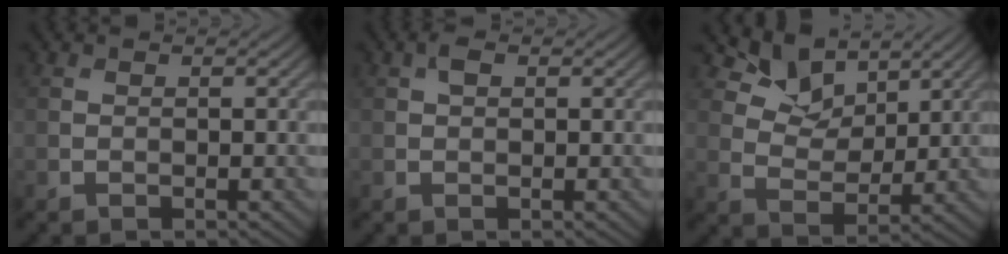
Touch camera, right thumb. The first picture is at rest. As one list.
[{"total": 1.2, "force": [0.4, 0.7, 0.9], "torque": [-0.017, 0.003, 0.007]}, {"total": 6.8, "force": [4.8, 3.8, 3.0], "torque": [-0.062, -0.006, 0.091]}]